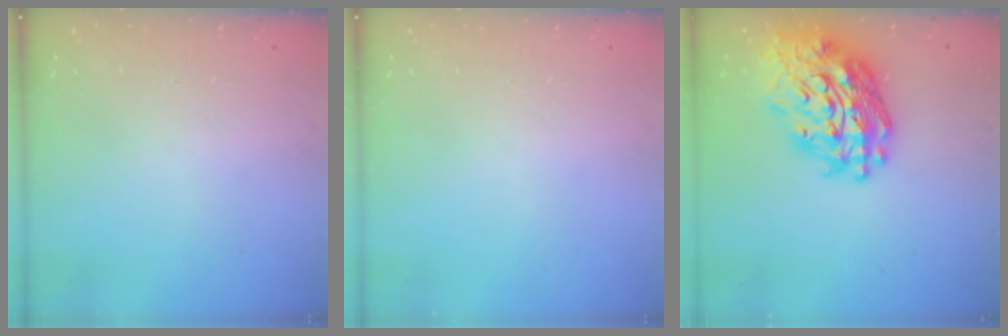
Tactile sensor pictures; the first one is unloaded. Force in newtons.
{"total": 0.0}
{"total": 24.3, "press": 24.2, "slide": 2.6}